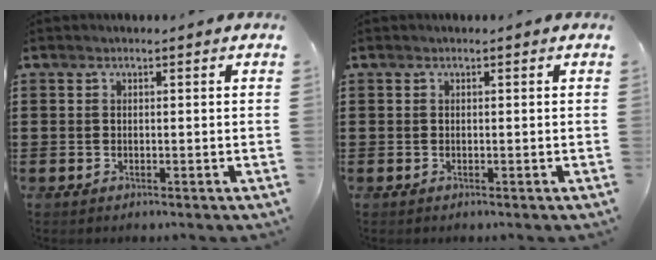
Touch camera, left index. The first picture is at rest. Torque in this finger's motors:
{"motor_torque": [0.00, 0.00, 0.00, 0.00]}